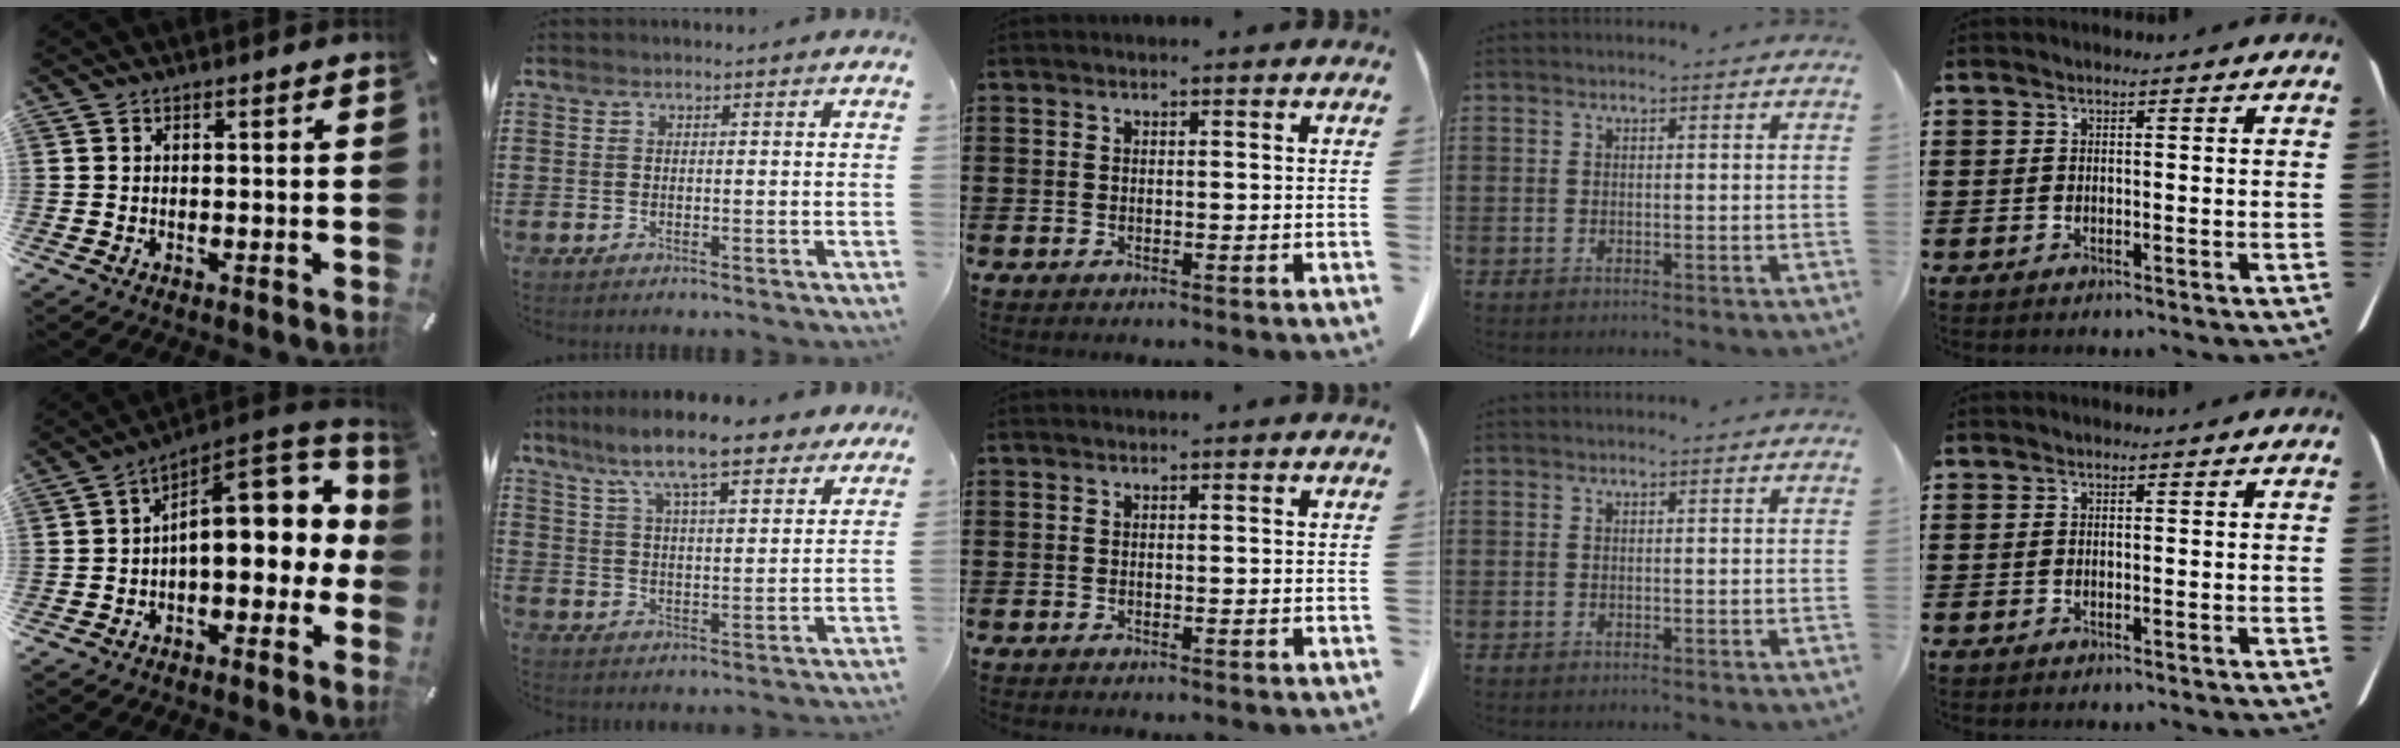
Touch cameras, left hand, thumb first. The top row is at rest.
{"thumb": {"total": 13.3, "force": [3.6, 7.4, 10.4], "torque": [-0.125, -0.037, 0.058]}, "index": {"total": 11.2, "force": [8.9, 1.9, 6.5], "torque": [-0.148, -0.027, 0.153]}}